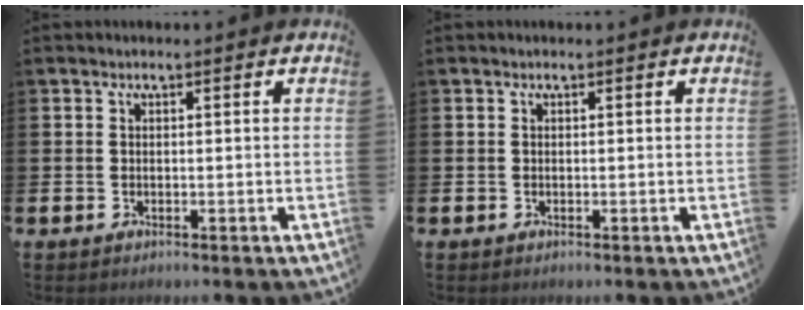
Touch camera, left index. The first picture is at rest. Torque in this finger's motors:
{"motor_torque": [-0.01, 0.01, 0.00, 0.00]}